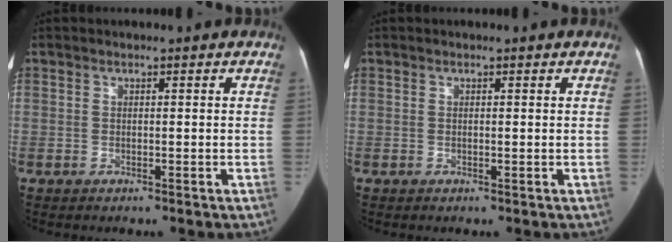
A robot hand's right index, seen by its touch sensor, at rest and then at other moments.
{"total": 0.0}